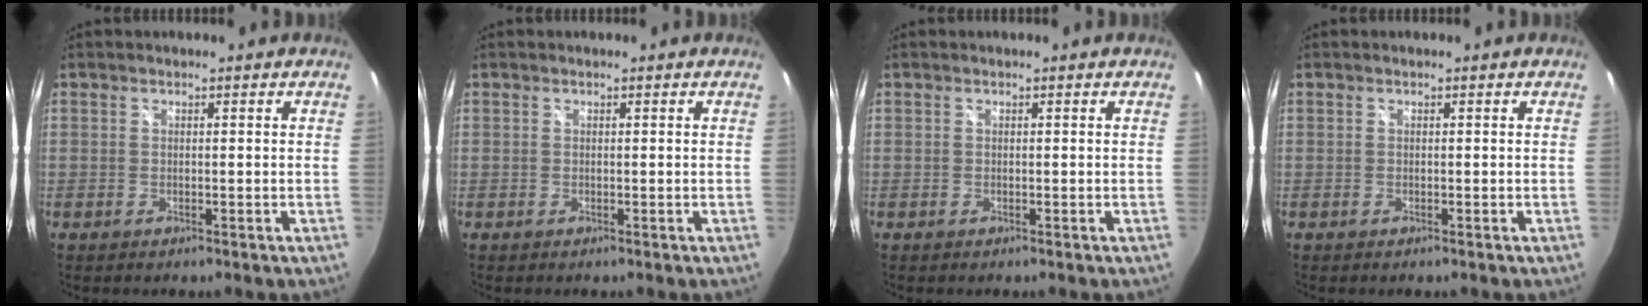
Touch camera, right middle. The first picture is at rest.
{"total": 0.0}
{"total": 0.0}
{"total": 0.0}